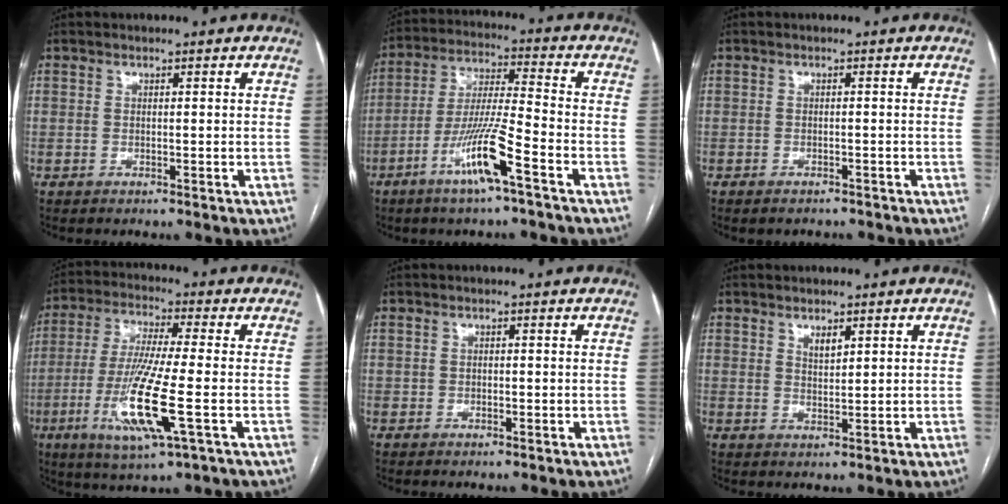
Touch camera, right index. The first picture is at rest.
{"total": 11.5, "force": [-6.1, 0.3, 9.7], "torque": [-0.194, -0.008, -0.117]}
{"total": 4.3, "force": [-3.6, 1.8, 1.4], "torque": [-0.017, -0.001, -0.041]}
{"total": 14.4, "force": [-4.3, 0.7, 13.7], "torque": [-0.283, -0.023, -0.081]}
{"total": 1.0, "force": [-0.3, 0.8, 0.5], "torque": [-0.009, 0.005, -0.003]}
{"total": 2.3, "force": [1.3, 1.0, 1.6], "torque": [-0.031, -0.001, 0.029]}